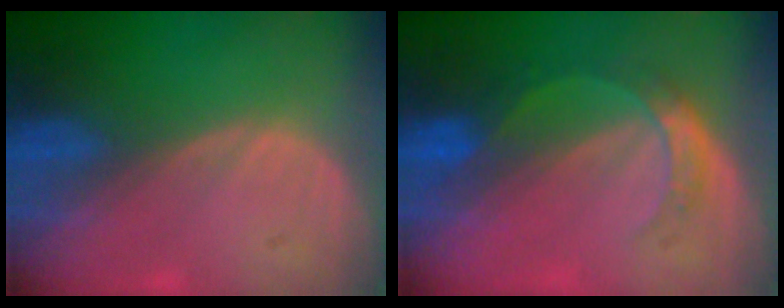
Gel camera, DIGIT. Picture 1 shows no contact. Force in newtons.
{"total": 5.2, "press": 4.6, "slide": 2.2}